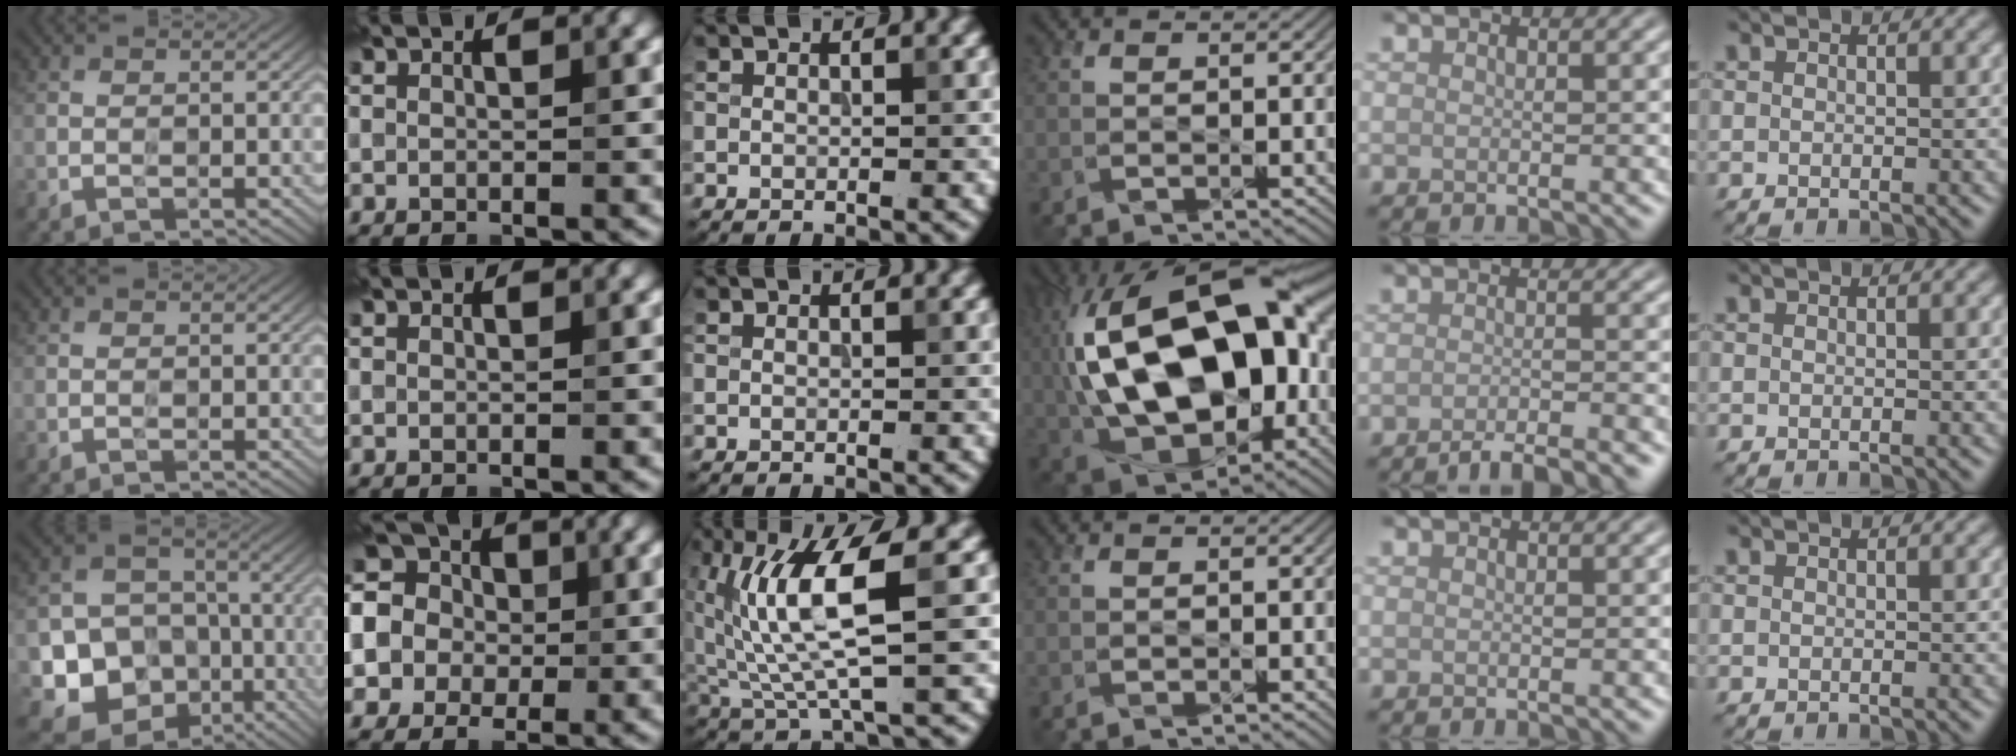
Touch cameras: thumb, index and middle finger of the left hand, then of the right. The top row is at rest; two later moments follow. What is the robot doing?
{"motion": "wipe", "object": "compact mirror"}